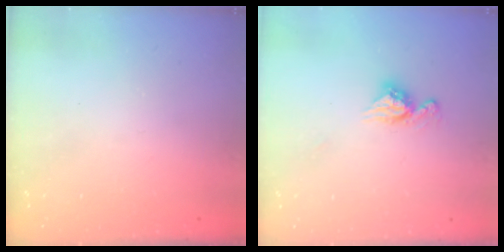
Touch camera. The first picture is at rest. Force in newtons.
{"total": 8.3, "press": 8.3, "slide": 0.8}